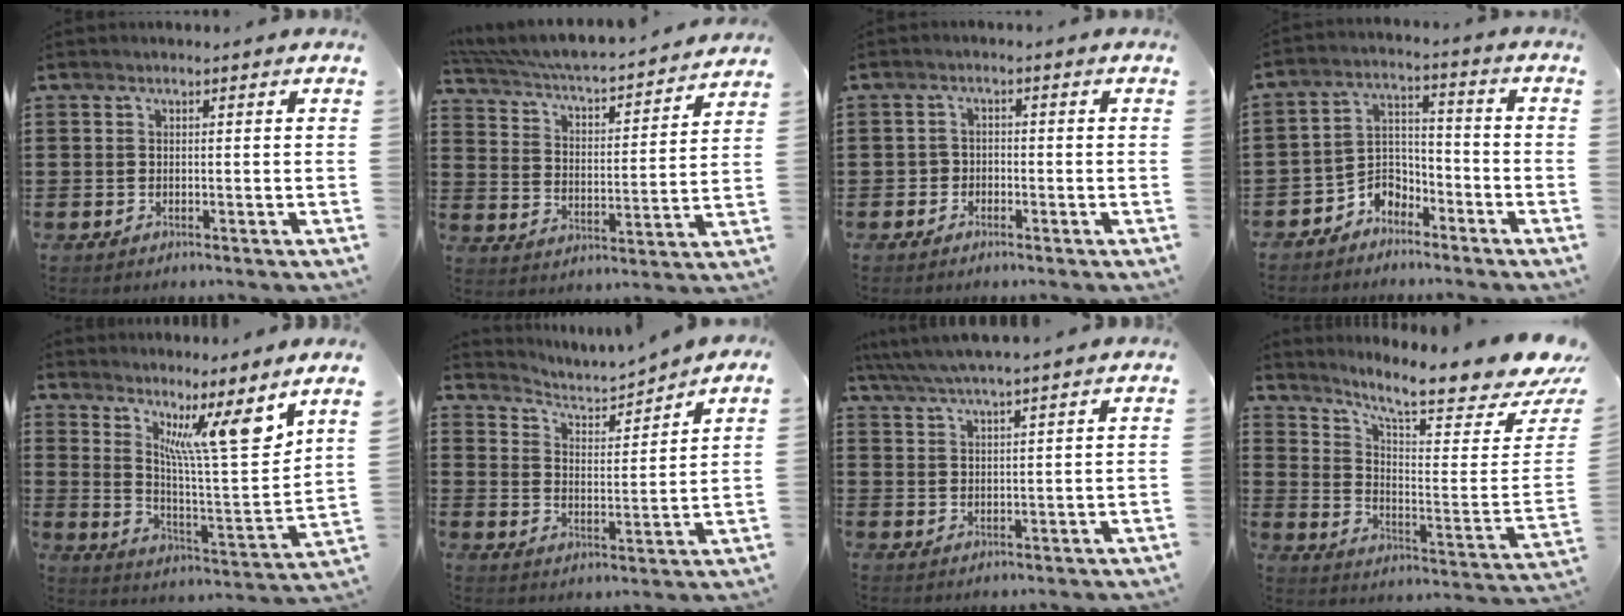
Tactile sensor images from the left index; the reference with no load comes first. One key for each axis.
{"total": 4.0, "fx": 3.8, "fy": 0.1, "fz": 1.3, "tx": -0.047, "ty": -0.039, "tz": 0.055}
{"total": 1.6, "fx": -1.2, "fy": 1.1, "fz": 0.0, "tx": -0.007, "ty": 0.004, "tz": -0.028}
{"total": 5.2, "fx": -4.5, "fy": 2.5, "fz": 0.6, "tx": -0.018, "ty": 0.009, "tz": -0.091}
{"total": 9.9, "fx": 6.6, "fy": 0.4, "fz": 7.4, "tx": -0.131, "ty": -0.052, "tz": 0.104}
{"total": 3.0, "fx": 3.0, "fy": 0.4, "fz": 0.5, "tx": -0.032, "ty": -0.026, "tz": 0.042}
{"total": 4.5, "fx": 4.1, "fy": -0.2, "fz": 1.7, "tx": -0.048, "ty": -0.017, "tz": 0.072}
{"total": 8.8, "fx": 7.7, "fy": -0.4, "fz": 4.3, "tx": -0.104, "ty": -0.075, "tz": 0.122}